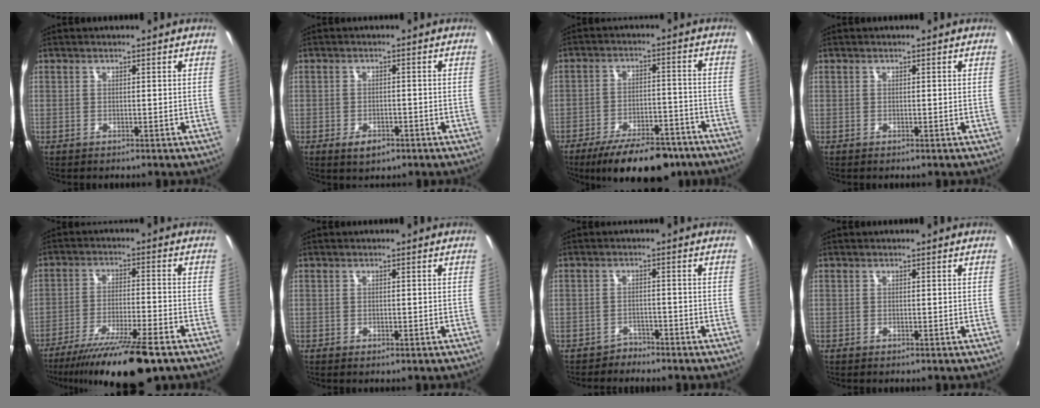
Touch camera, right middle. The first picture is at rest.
{"total": 3.7, "force": [-2.1, 1.9, 2.3], "torque": [-0.049, -0.007, -0.033]}
{"total": 16.5, "force": [-12.6, 6.1, 8.8], "torque": [-0.155, -0.008, -0.174]}
{"total": 0.0}
{"total": 16.8, "force": [-13.0, 1.9, 10.5], "torque": [-0.201, -0.031, -0.212]}
{"total": 0.9, "force": [-0.5, 0.5, 0.5], "torque": [-0.009, -0.003, -0.009]}
{"total": 2.6, "force": [-2.4, 1.0, -0.2], "torque": [0.001, 0.004, -0.041]}
{"total": 0.0}